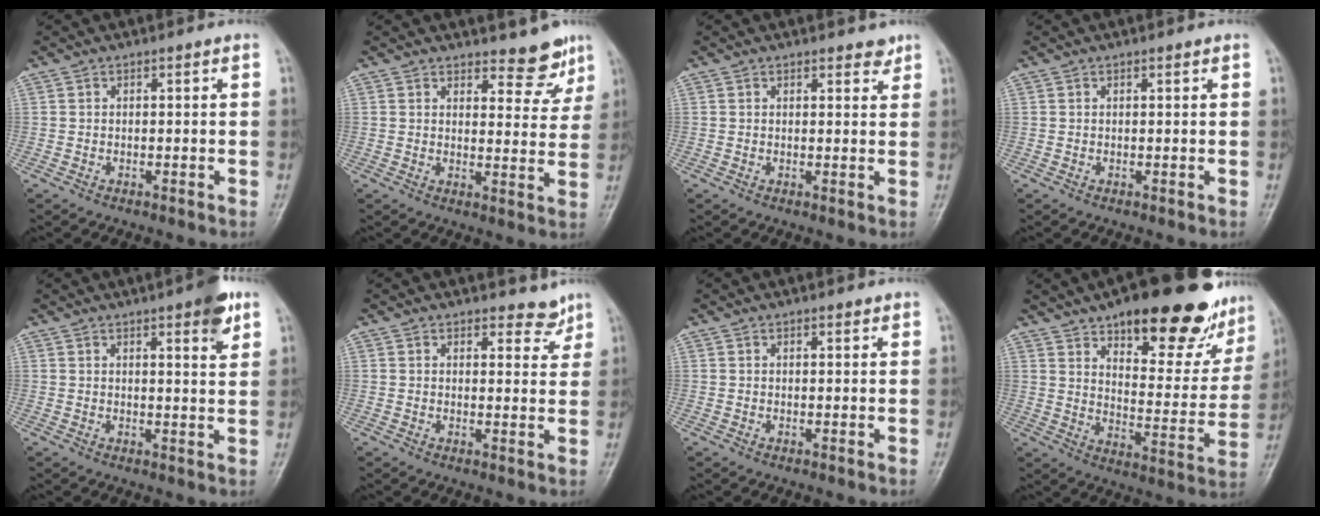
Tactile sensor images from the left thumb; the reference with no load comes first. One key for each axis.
{"total": 6.9, "fx": 5.8, "fy": 2.9, "fz": 2.6, "tx": -0.003, "ty": -0.046, "tz": 0.072}
{"total": 2.2, "fx": 1.8, "fy": 0.9, "fz": 0.8, "tx": 0.005, "ty": -0.012, "tz": 0.021}
{"total": 0.5, "fx": 0.4, "fy": 0.1, "fz": 0.3, "tx": -0.006, "ty": -0.002, "tz": 0.005}
{"total": 6.2, "fx": 3.6, "fy": 1.4, "fz": 4.8, "tx": -0.054, "ty": -0.016, "tz": 0.043}
{"total": 3.8, "fx": 3.3, "fy": 1.7, "fz": 0.9, "tx": 0.012, "ty": -0.026, "tz": 0.041}
{"total": 1.3, "fx": 1.0, "fy": 0.5, "fz": 0.7, "tx": -0.007, "ty": -0.005, "tz": 0.013}
{"total": 26.2, "fx": 17.7, "fy": 9.8, "fz": 16.7, "tx": -0.181, "ty": -0.074, "tz": 0.244}